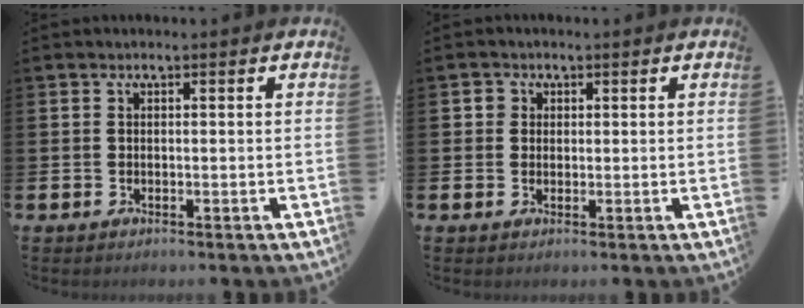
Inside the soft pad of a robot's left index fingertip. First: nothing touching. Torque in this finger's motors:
{"motor_torque": [-0.04, 0.08, -0.05, 0.00]}